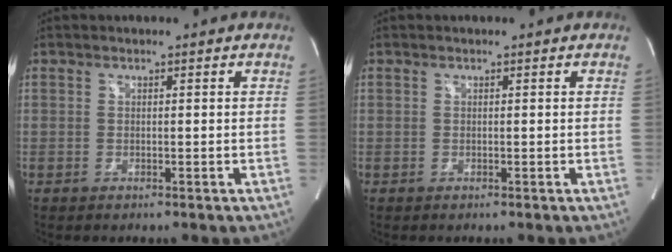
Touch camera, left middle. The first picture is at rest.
{"total": 0.0}